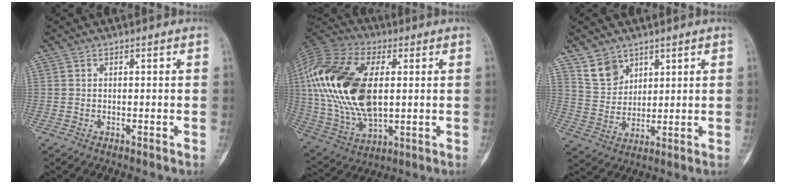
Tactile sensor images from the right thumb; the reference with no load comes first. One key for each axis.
{"total": 26.2, "fx": 2.8, "fy": 14.9, "fz": 21.4, "tx": -0.450, "ty": -0.009, "tz": 0.049}
{"total": 6.4, "fx": 4.5, "fy": 4.3, "fz": 1.7, "tx": -0.012, "ty": -0.027, "tz": 0.096}